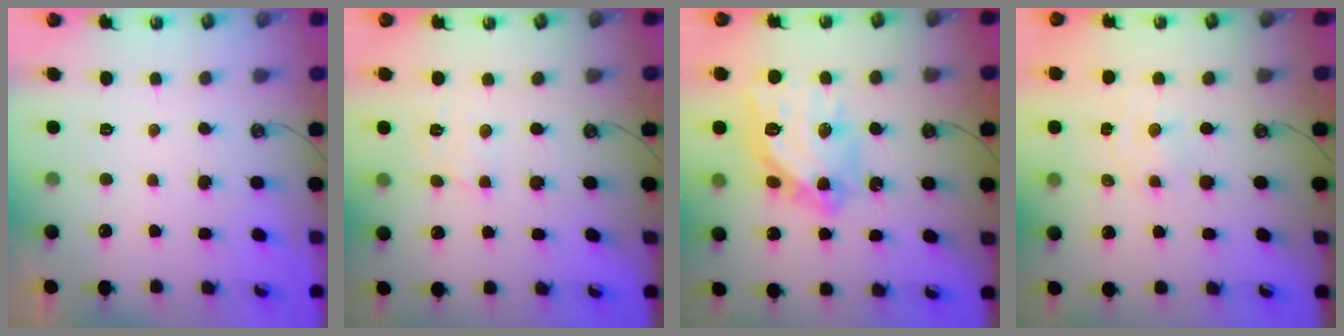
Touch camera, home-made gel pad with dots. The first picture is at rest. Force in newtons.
{"total": 2.8, "press": 2.7, "slide": 0.6}
{"total": 16.9, "press": 16.8, "slide": 1.6}
{"total": 1.3, "press": 1.3, "slide": 0.2}